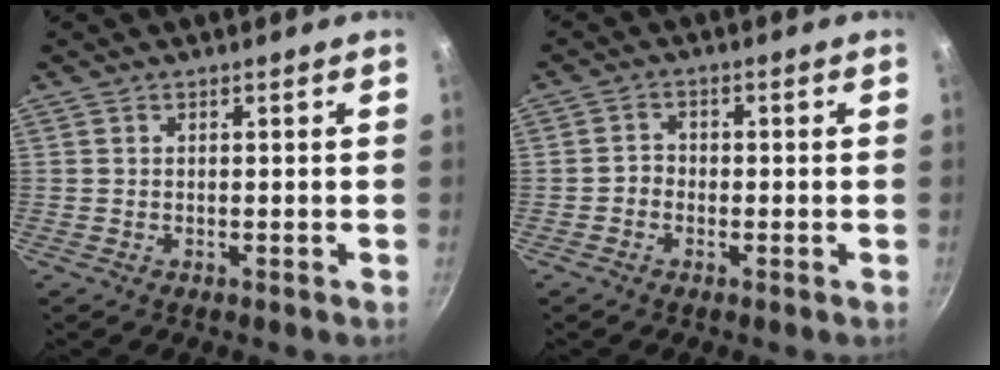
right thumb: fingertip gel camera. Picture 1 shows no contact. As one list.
[{"total": 2.3, "force": [-0.9, 1.9, 0.8], "torque": [-0.002, 0.014, -0.022]}]